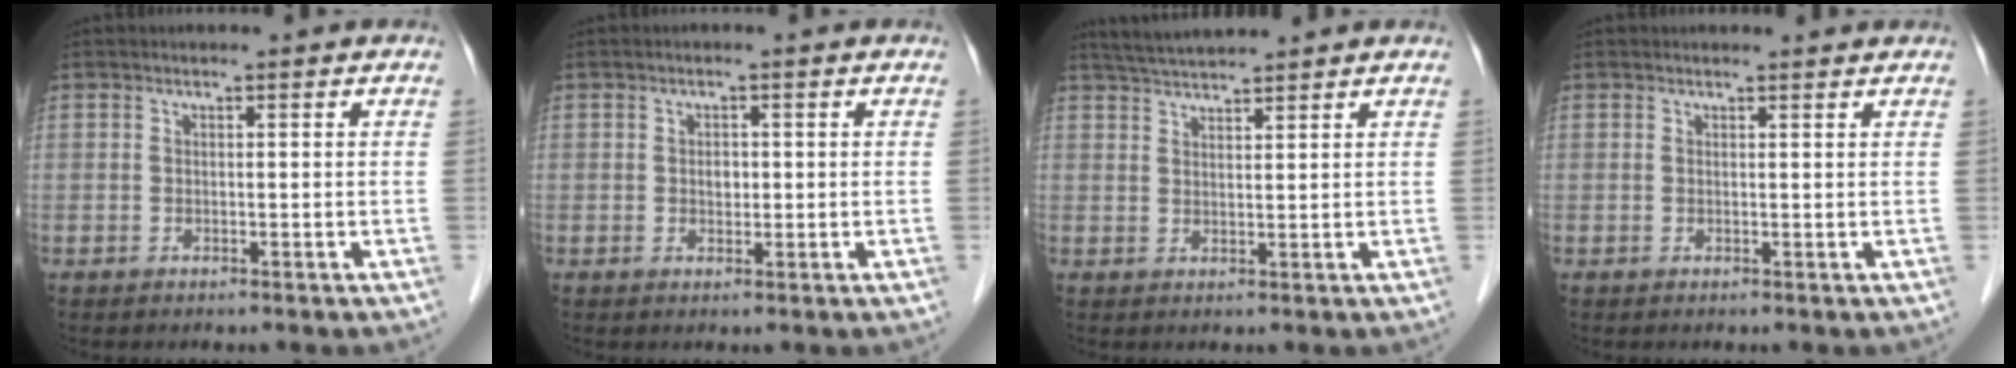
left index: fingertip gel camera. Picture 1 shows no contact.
{"total": 1.5, "force": [0.0, 1.1, 1.0], "torque": [-0.016, 0.001, 0.002]}
{"total": 5.4, "force": [5.1, -0.3, 1.9], "torque": [-0.036, 0.030, 0.091]}
{"total": 1.4, "force": [1.4, -0.1, 0.0], "torque": [-0.010, -0.004, 0.014]}